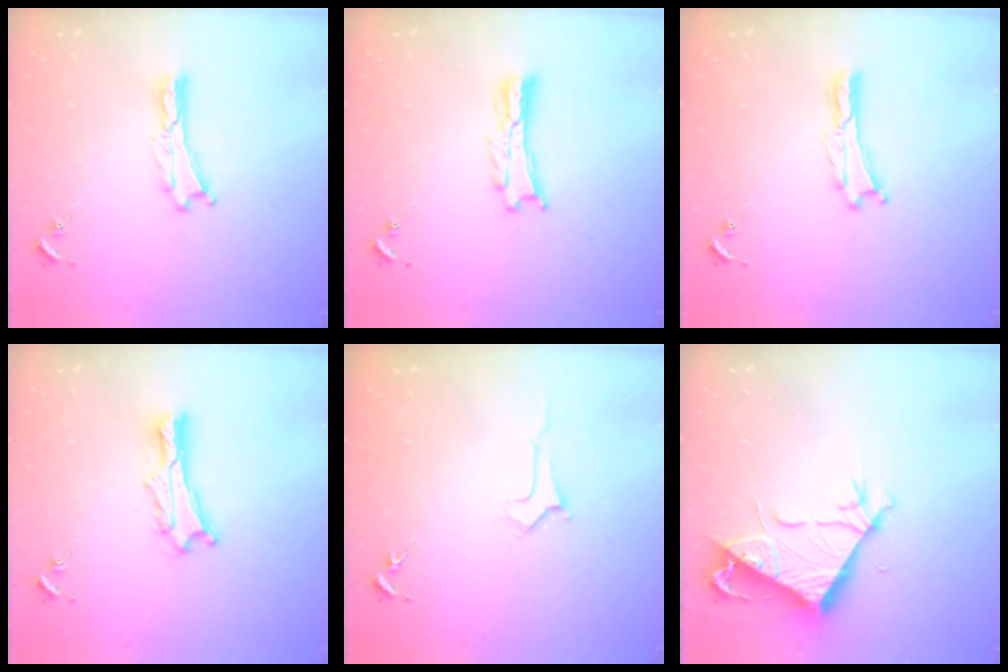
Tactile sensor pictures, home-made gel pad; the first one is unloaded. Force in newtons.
{"total": 1.1, "press": 1.1, "slide": 0.2}
{"total": 0.0}
{"total": 2.7, "press": 2.7, "slide": 0.4}
{"total": 1.9, "press": 1.9, "slide": 0.2}
{"total": 7.1, "press": 7.1, "slide": 0.6}